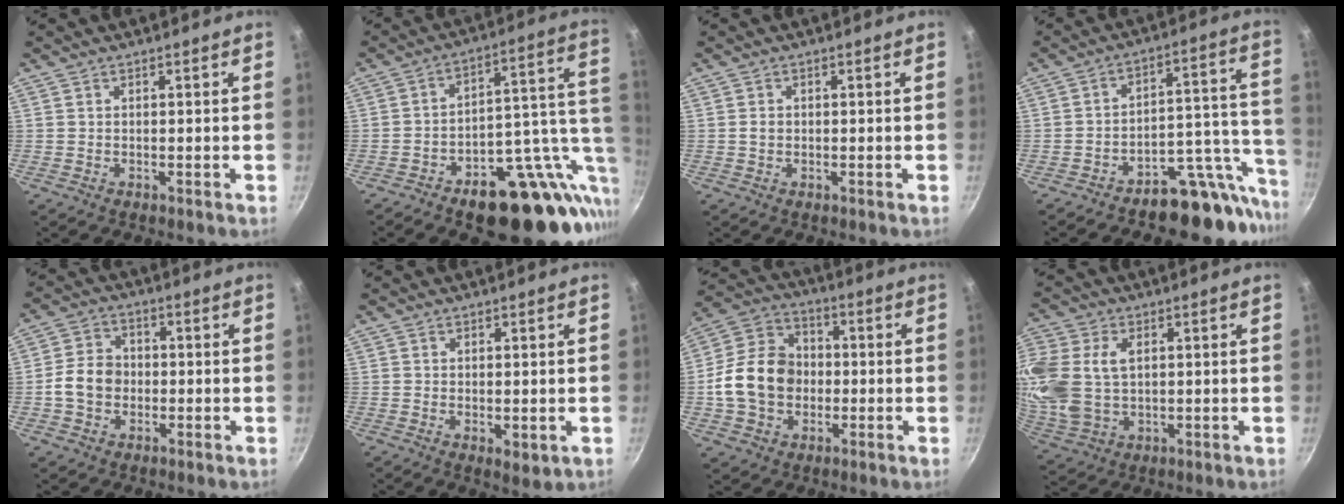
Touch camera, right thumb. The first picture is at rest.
{"total": 23.4, "force": [-7.1, 12.7, 18.3], "torque": [-0.189, 0.040, -0.090]}
{"total": 1.0, "force": [-0.1, 0.8, 0.5], "torque": [-0.006, 0.003, -0.002]}
{"total": 15.1, "force": [-11.6, 6.8, 6.8], "torque": [-0.012, 0.104, -0.173]}
{"total": 7.2, "force": [-1.2, 5.9, 4.0], "torque": [-0.048, 0.020, -0.032]}
{"total": 3.0, "force": [-0.2, 1.4, 2.6], "torque": [-0.039, -0.014, 0.000]}
{"total": 14.8, "force": [-1.5, 11.9, 8.7], "torque": [-0.129, 0.028, -0.039]}
{"total": 15.9, "force": [2.7, 11.3, 10.8], "torque": [-0.246, -0.003, 0.059]}